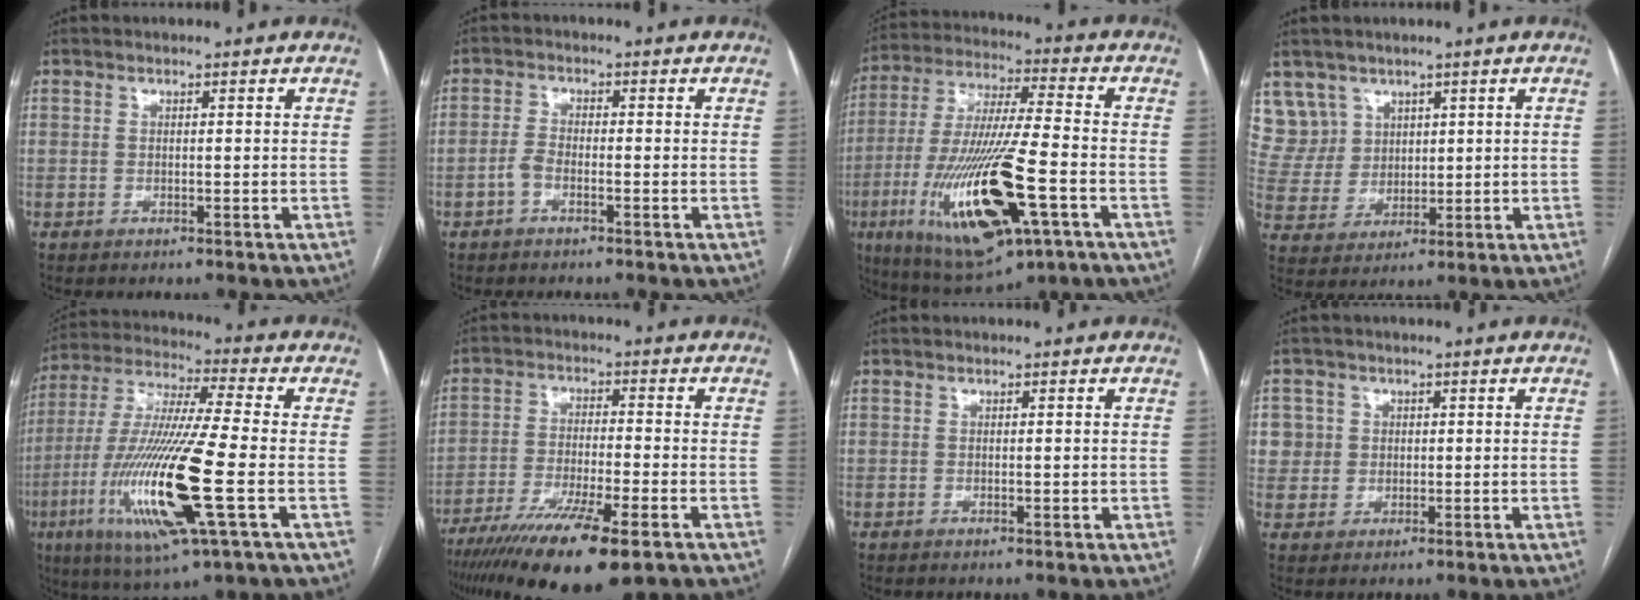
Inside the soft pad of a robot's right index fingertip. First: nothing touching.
{"total": 2.2, "force": [-1.1, 0.9, 1.7], "torque": [-0.036, 0.008, -0.023]}
{"total": 22.0, "force": [-7.9, 3.9, 20.2], "torque": [-0.426, -0.041, -0.129]}
{"total": 7.6, "force": [4.9, 5.8, -0.1], "torque": [-0.001, 0.020, 0.111]}
{"total": 20.1, "force": [-5.5, 1.2, 19.3], "torque": [-0.419, -0.030, -0.103]}
{"total": 15.2, "force": [-9.8, 1.6, 11.5], "torque": [-0.200, -0.039, -0.163]}
{"total": 0.6, "force": [0.0, 0.3, 0.5], "torque": [-0.009, -0.001, 0.003]}
{"total": 5.3, "force": [1.3, 5.1, 0.0], "torque": [0.014, 0.013, 0.029]}